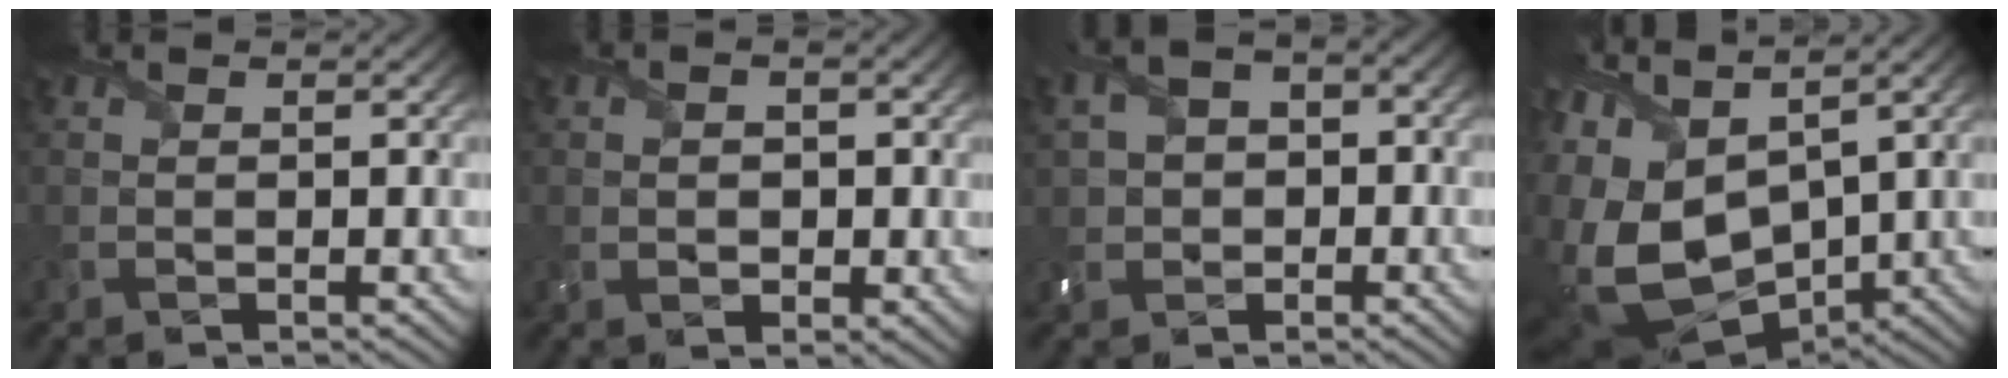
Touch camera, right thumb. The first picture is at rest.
{"total": 2.4, "force": [-0.4, 1.8, 1.6], "torque": [-0.031, -0.008, -0.006]}
{"total": 5.4, "force": [-0.1, 4.4, 3.2], "torque": [-0.081, 0.003, -0.002]}
{"total": 16.4, "force": [-0.7, 9.7, 13.3], "torque": [-0.315, -0.039, 0.014]}